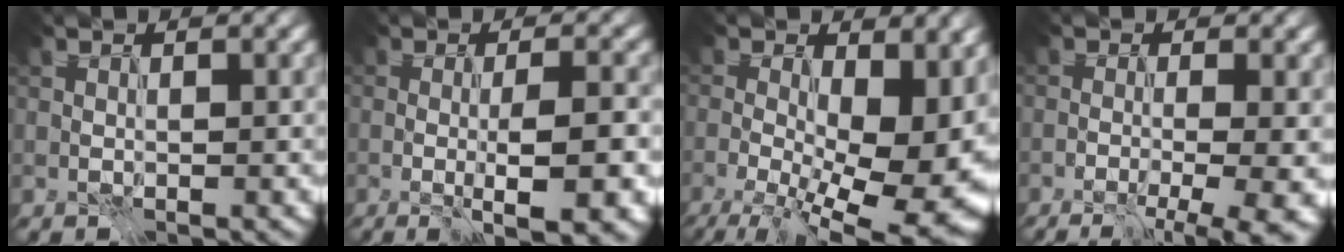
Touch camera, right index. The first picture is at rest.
{"total": 5.9, "force": [-1.9, 1.3, 5.4], "torque": [-0.067, -0.002, -0.027]}
{"total": 15.0, "force": [-1.3, 7.1, 13.2], "torque": [-0.165, -0.018, 0.007]}
{"total": 6.1, "force": [-1.4, 1.9, 5.6], "torque": [-0.036, -0.010, -0.016]}